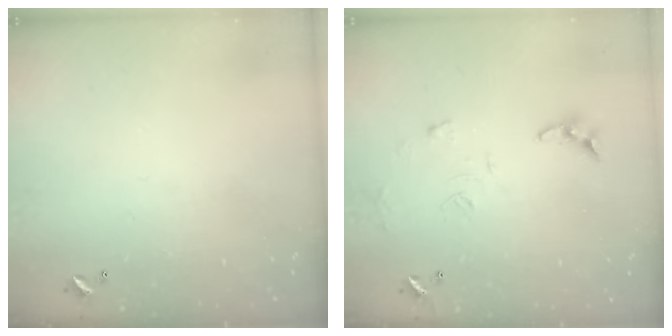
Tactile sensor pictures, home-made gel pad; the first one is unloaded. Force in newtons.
{"total": 9.3, "press": 9.3, "slide": 0.6}